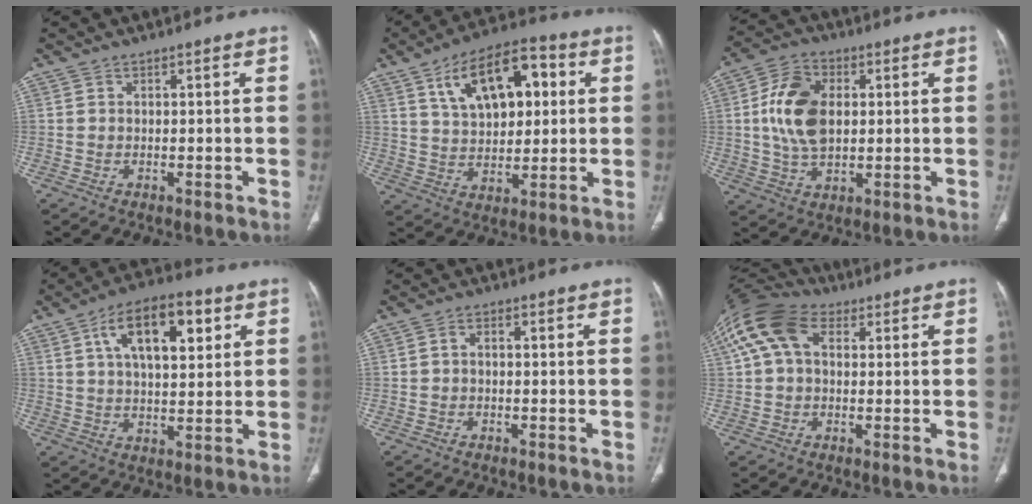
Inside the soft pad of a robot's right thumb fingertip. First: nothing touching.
{"total": 16.3, "force": [5.5, 8.9, 12.6], "torque": [-0.171, 0.003, 0.094]}
{"total": 12.3, "force": [1.6, 7.8, 9.3], "torque": [-0.169, 0.003, 0.030]}
{"total": 14.6, "force": [5.7, 6.8, 11.6], "torque": [-0.166, -0.003, 0.090]}
{"total": 1.3, "force": [-0.2, 0.8, 1.0], "torque": [-0.014, 0.008, -0.007]}
{"total": 12.7, "force": [3.6, 8.4, 8.8], "torque": [-0.185, 0.041, 0.060]}